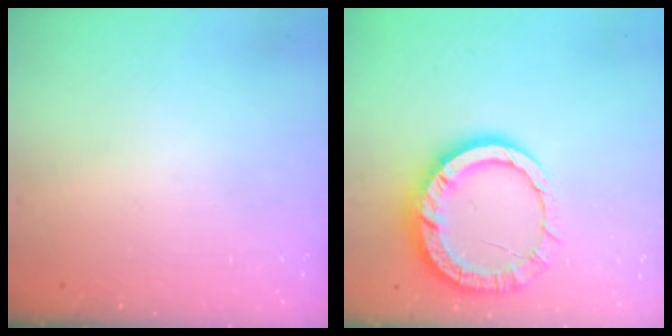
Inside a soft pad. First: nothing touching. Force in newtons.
{"total": 13.6, "press": 13.5, "slide": 1.4}